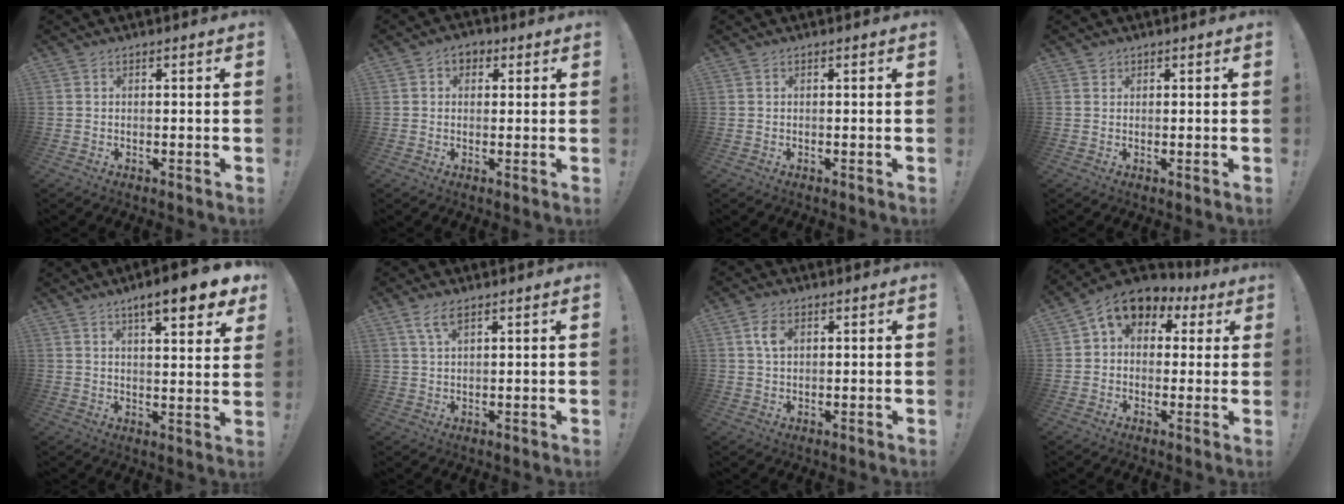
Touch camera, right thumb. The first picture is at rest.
{"total": 3.8, "force": [1.2, 3.0, 2.0], "torque": [-0.020, 0.000, 0.020]}
{"total": 0.0}
{"total": 1.1, "force": [0.9, 0.6, 0.0], "torque": [0.008, -0.003, 0.015]}
{"total": 10.4, "force": [6.6, 1.8, 7.9], "torque": [-0.110, -0.039, 0.105]}
{"total": 4.6, "force": [2.8, 1.4, 3.4], "torque": [-0.067, -0.004, 0.051]}
{"total": 4.7, "force": [1.7, 2.8, 3.3], "torque": [-0.055, 0.000, 0.031]}
{"total": 8.8, "force": [4.1, 6.4, 4.5], "torque": [-0.073, -0.018, 0.082]}